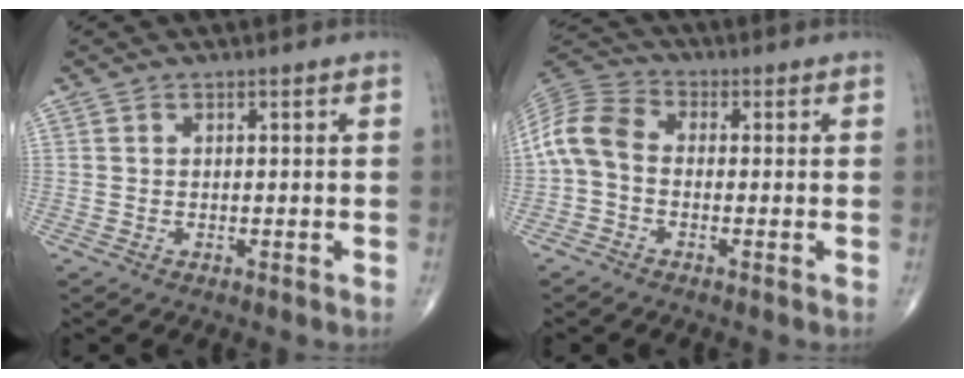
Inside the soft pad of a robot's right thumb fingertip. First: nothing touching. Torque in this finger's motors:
{"motor_torque": [-0.19, 0.36, 0.56, -0.32, 0.04]}